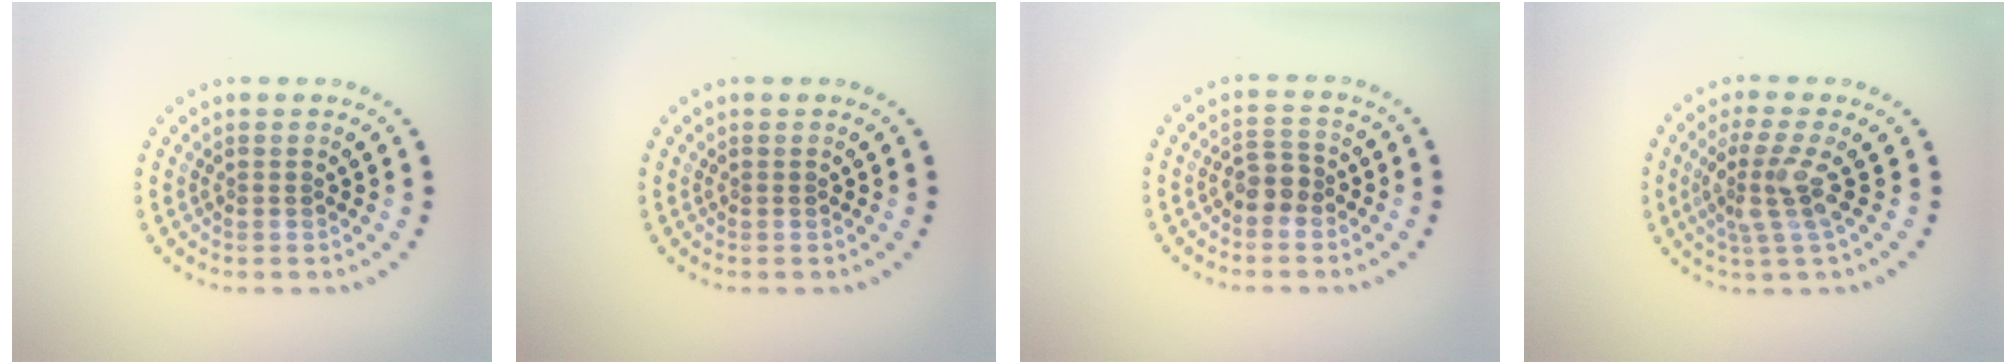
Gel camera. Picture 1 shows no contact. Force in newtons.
{"total": 0.0}
{"total": 1.9, "press": 1.8, "slide": 0.8}
{"total": 3.3, "press": 2.5, "slide": 2.1}